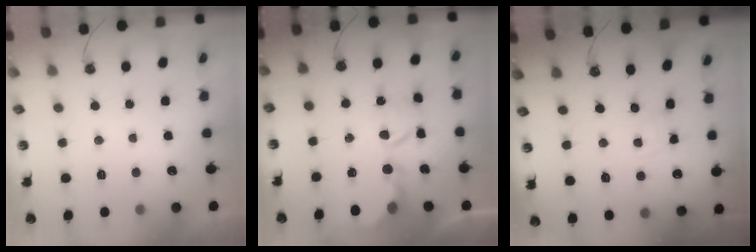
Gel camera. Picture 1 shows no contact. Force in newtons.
{"total": 8.2, "press": 8.2, "slide": 0.7}
{"total": 2.9, "press": 2.9, "slide": 0.4}